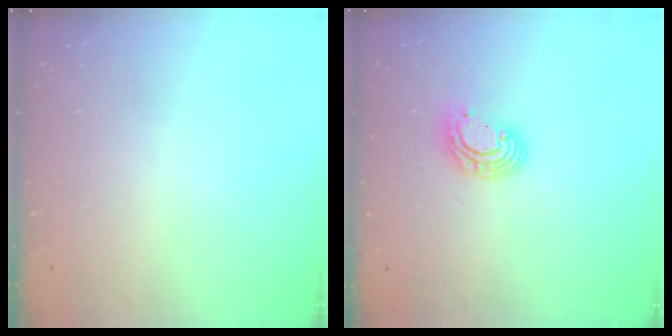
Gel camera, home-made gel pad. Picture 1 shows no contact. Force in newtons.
{"total": 8.3, "press": 8.2, "slide": 1.4}